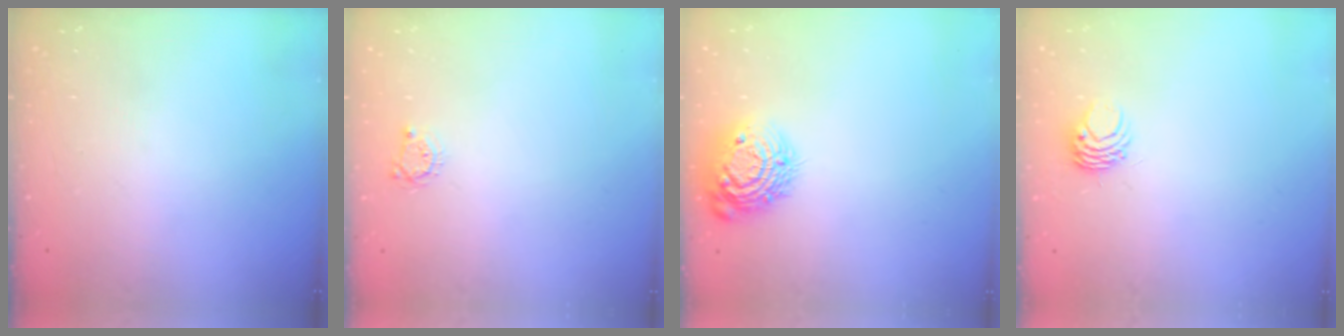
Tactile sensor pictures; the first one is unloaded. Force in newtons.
{"total": 3.4, "press": 3.4, "slide": 0.4}
{"total": 13.7, "press": 13.7, "slide": 1.0}
{"total": 4.7, "press": 4.7, "slide": 0.4}